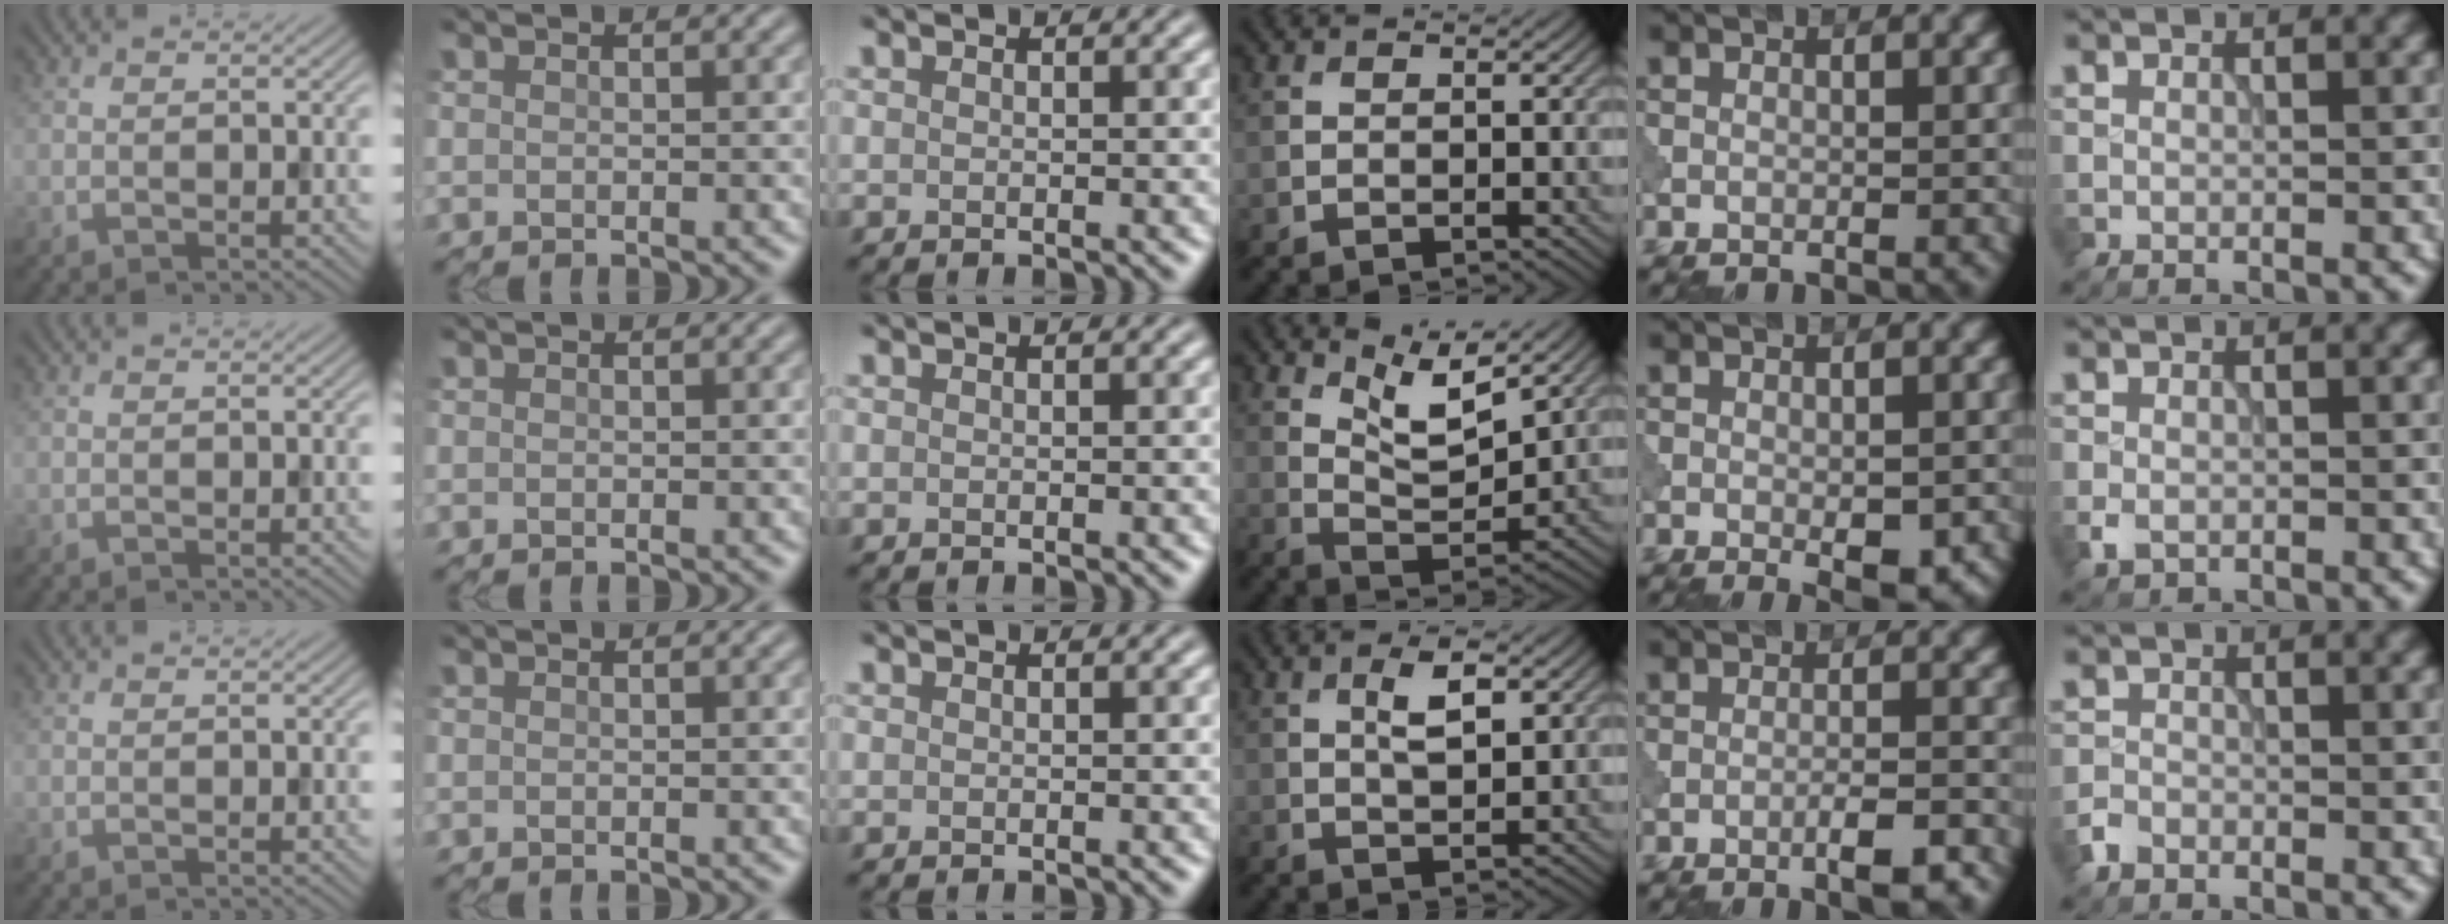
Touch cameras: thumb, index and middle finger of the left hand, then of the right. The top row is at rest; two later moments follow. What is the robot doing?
{"motion": "shake", "object": "bell"}